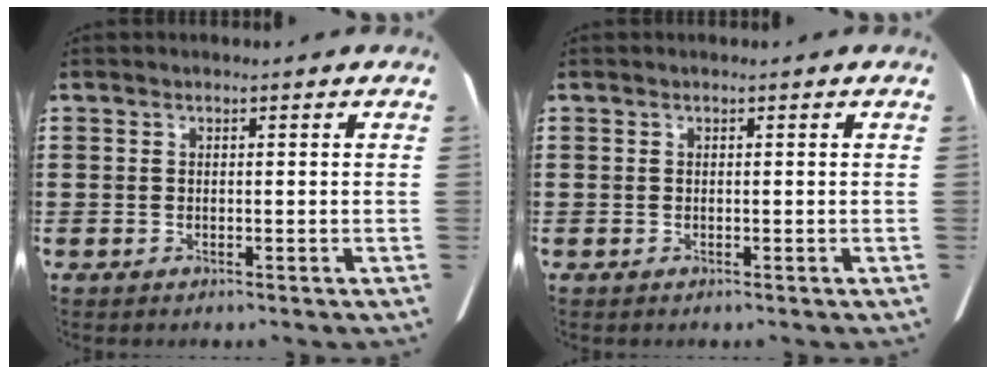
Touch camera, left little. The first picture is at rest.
{"total": 0.0}